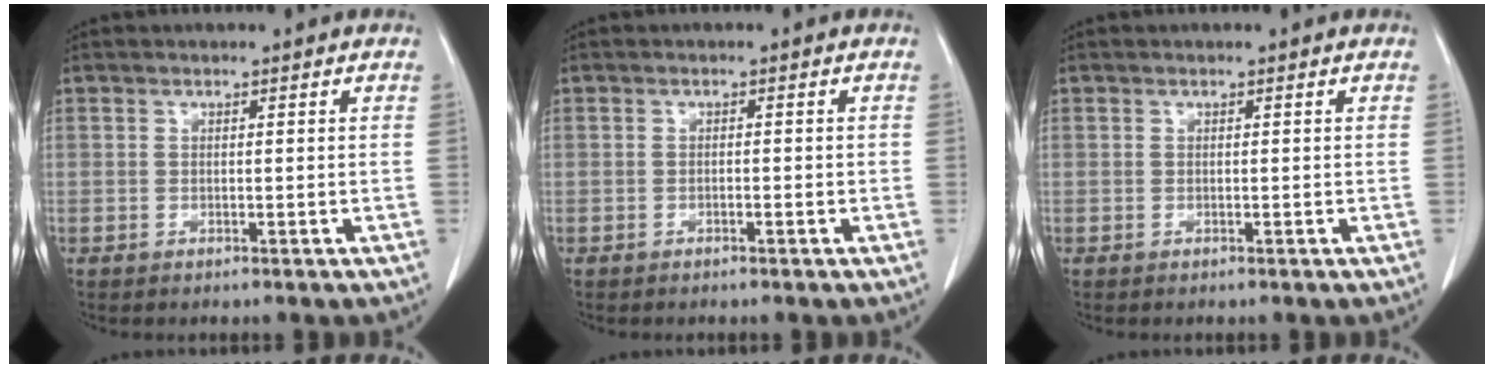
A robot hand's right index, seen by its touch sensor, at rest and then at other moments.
{"total": 0.8, "force": [-0.3, 0.2, 0.7], "torque": [-0.009, 0.004, -0.003]}
{"total": 0.0}